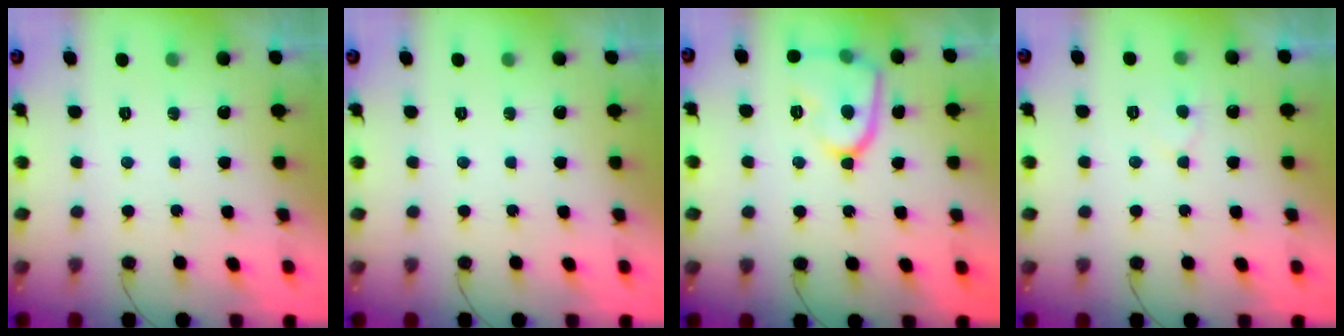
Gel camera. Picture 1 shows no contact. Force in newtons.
{"total": 0.0}
{"total": 12.7, "press": 12.7, "slide": 0.7}
{"total": 5.5, "press": 5.5, "slide": 0.4}